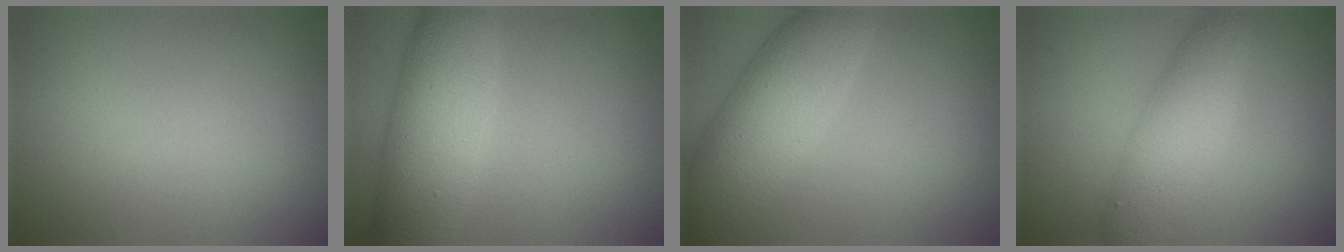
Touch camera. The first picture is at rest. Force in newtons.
{"total": 7.4, "press": 7.4, "slide": 0.2}
{"total": 6.9, "press": 6.9, "slide": 0.1}
{"total": 4.6, "press": 4.6, "slide": 0.1}